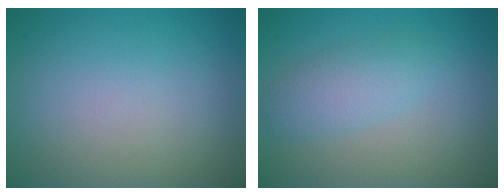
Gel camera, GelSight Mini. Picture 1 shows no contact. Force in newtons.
{"total": 2.7, "press": 2.7, "slide": 0.1}